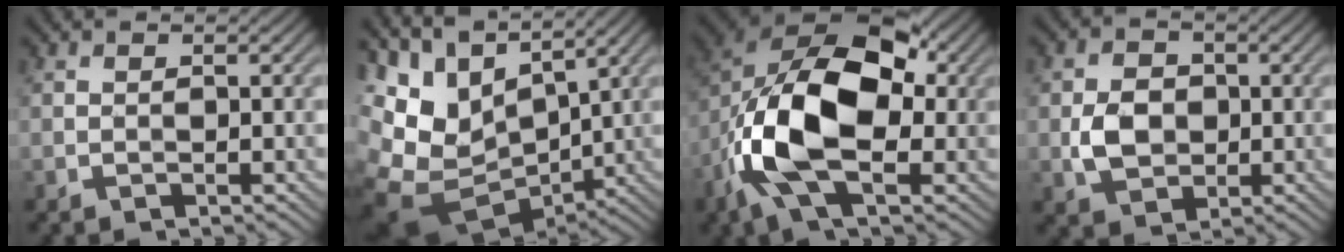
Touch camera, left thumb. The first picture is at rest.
{"total": 12.6, "force": [1.5, 8.6, 9.1], "torque": [-0.214, -0.013, 0.056]}
{"total": 15.8, "force": [-2.6, 8.9, 12.8], "torque": [-0.275, -0.001, -0.060]}
{"total": 4.9, "force": [-0.5, 4.0, 2.9], "torque": [-0.058, -0.003, -0.008]}